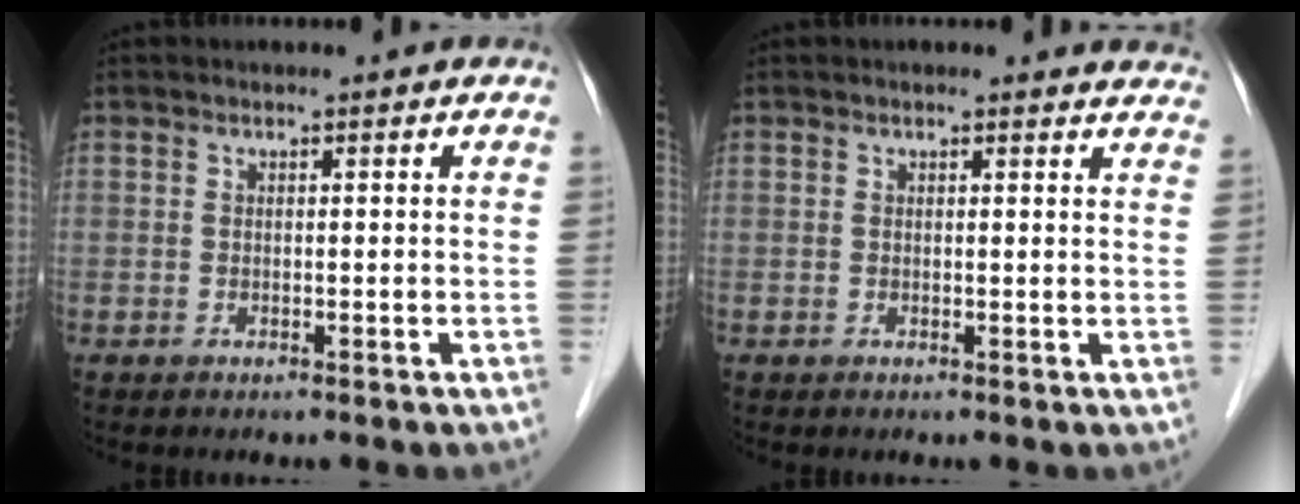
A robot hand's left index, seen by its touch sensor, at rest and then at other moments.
{"total": 4.5, "force": [4.3, 0.9, 0.8], "torque": [0.000, -0.008, 0.023]}